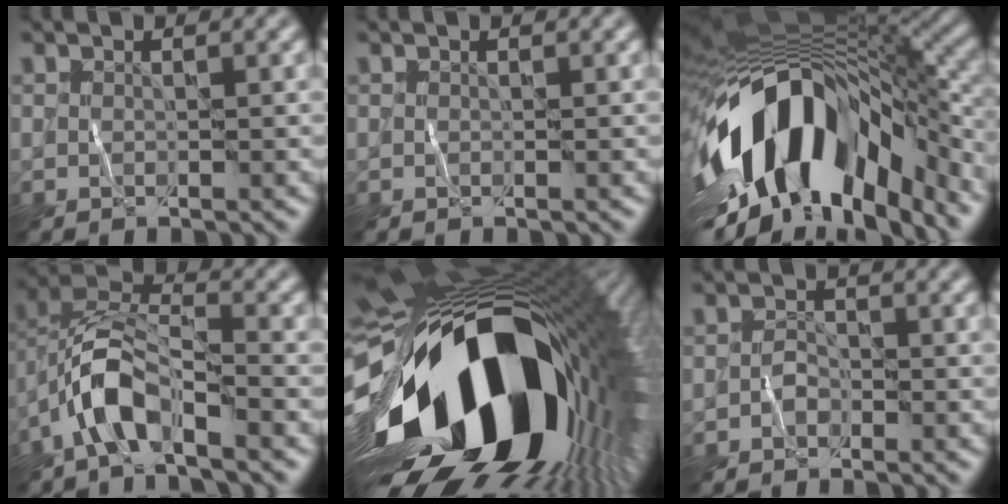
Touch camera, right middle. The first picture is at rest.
{"total": 0.0}
{"total": 14.4, "force": [-5.7, 7.3, 11.0], "torque": [-0.193, 0.004, -0.096]}
{"total": 6.1, "force": [-3.4, 2.3, 4.5], "torque": [-0.085, 0.008, -0.073]}
{"total": 22.1, "force": [-3.3, 12.8, 17.7], "torque": [-0.317, -0.079, -0.050]}
{"total": 1.0, "force": [-0.6, 0.7, 0.3], "torque": [-0.003, 0.006, -0.013]}